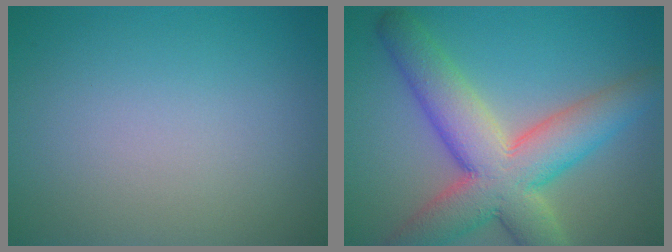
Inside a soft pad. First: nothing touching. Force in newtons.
{"total": 9.8, "press": 9.8, "slide": 0.7}